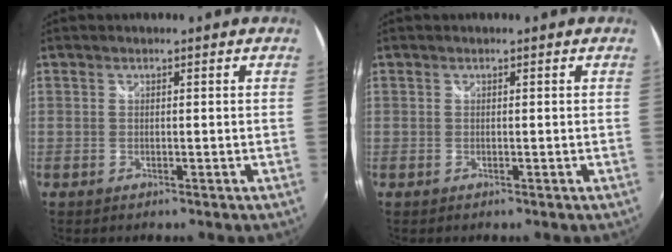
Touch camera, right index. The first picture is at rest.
{"total": 0.0}